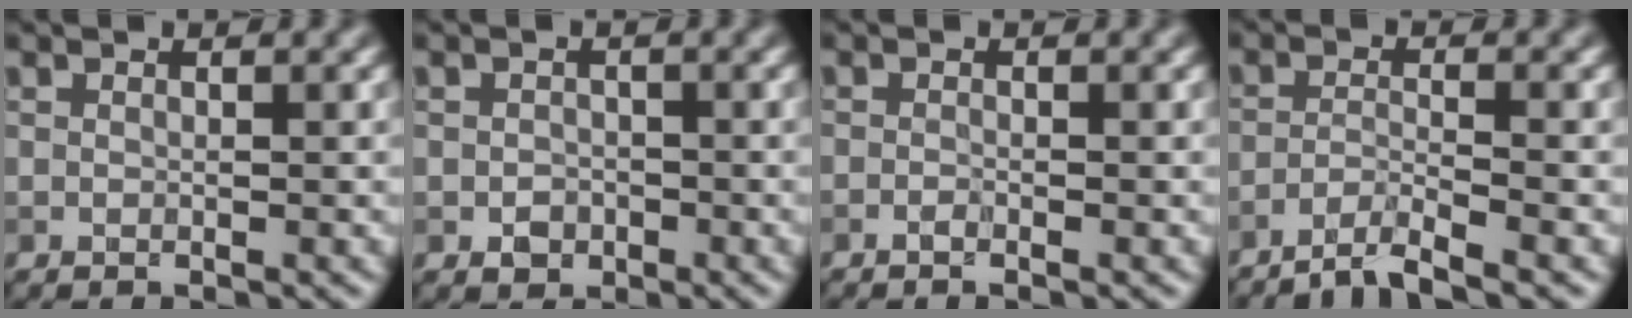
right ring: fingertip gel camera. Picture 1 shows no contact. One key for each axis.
{"total": 1.5, "fx": -0.6, "fy": 1.3, "fz": 0.5, "tx": -0.002, "ty": -0.001, "tz": -0.014}
{"total": 0.5, "fx": -0.3, "fy": 0.0, "fz": 0.4, "tx": -0.007, "ty": 0.000, "tz": -0.008}
{"total": 2.9, "fx": -2.2, "fy": 0.2, "fz": 1.7, "tx": -0.025, "ty": 0.002, "tz": -0.055}